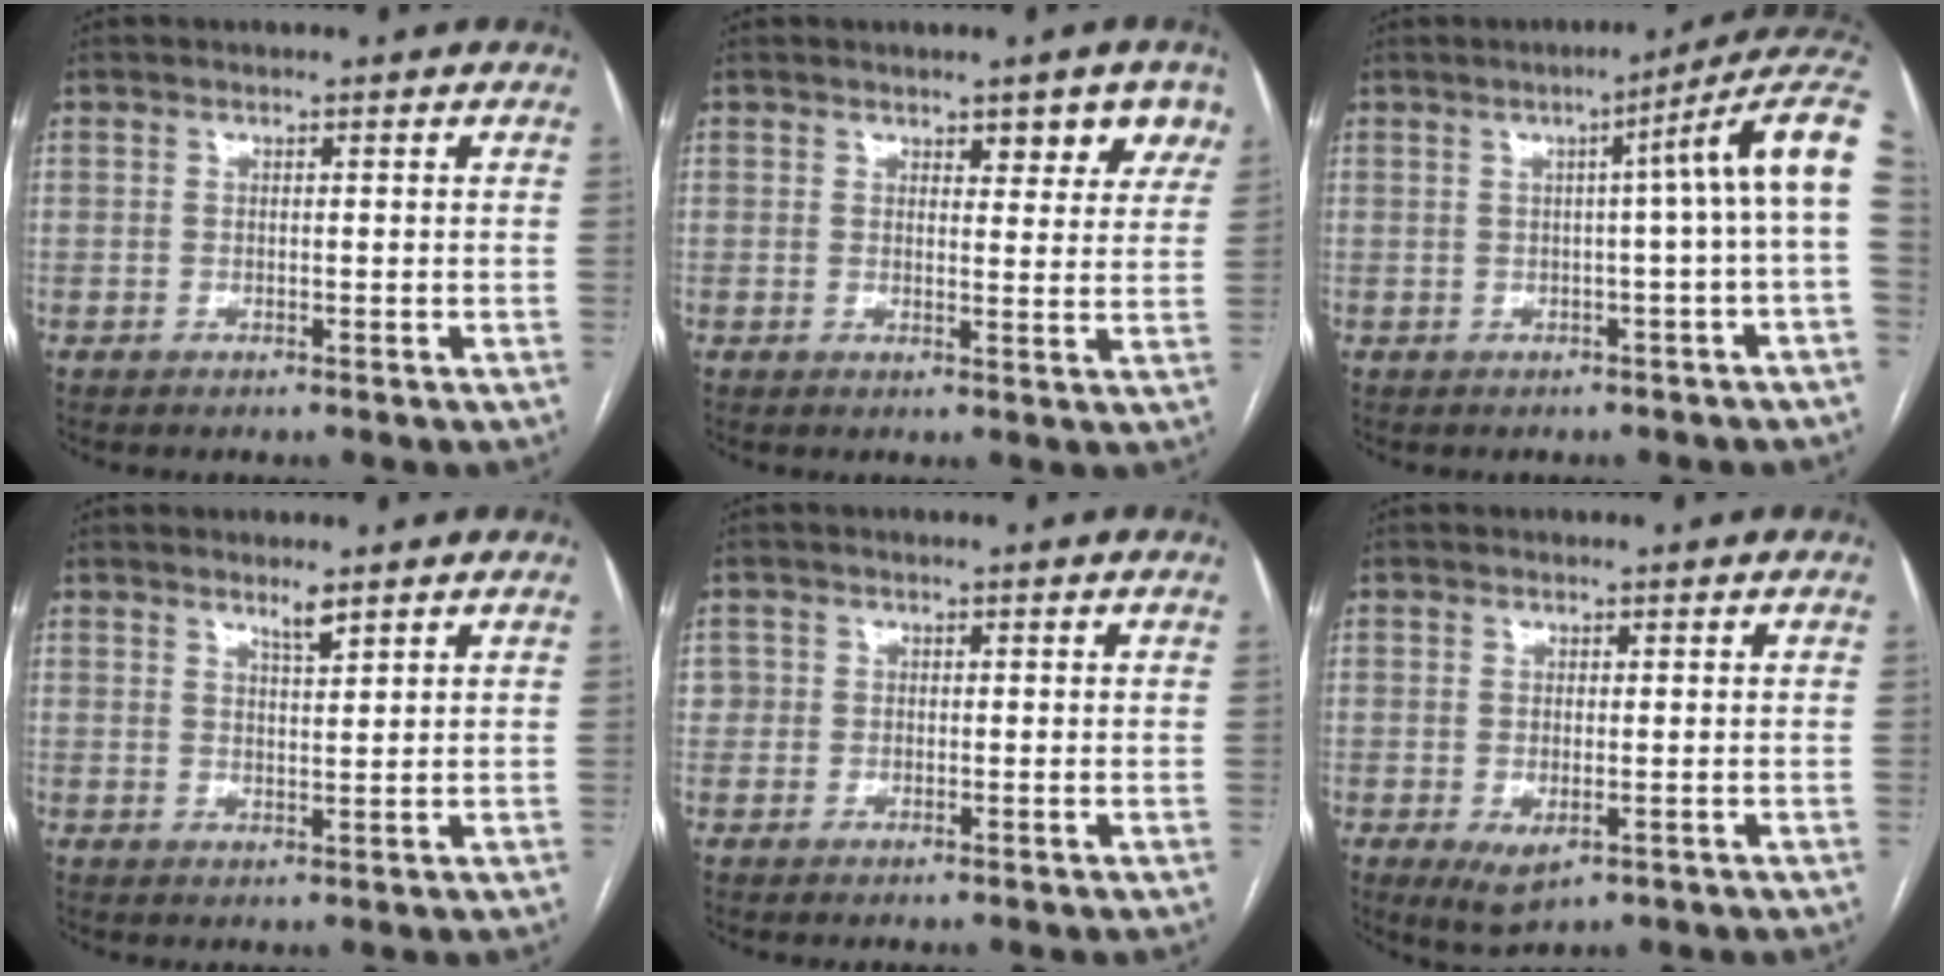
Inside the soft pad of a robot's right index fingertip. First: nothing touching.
{"total": 5.6, "force": [3.3, 2.1, 4.0], "torque": [-0.034, 0.003, 0.037]}
{"total": 9.5, "force": [1.6, -1.2, 9.3], "torque": [-0.098, 0.029, 0.010]}
{"total": 2.3, "force": [1.9, 0.1, 1.4], "torque": [-0.029, -0.005, 0.035]}
{"total": 2.0, "force": [0.2, 1.9, 0.2], "torque": [0.014, 0.011, 0.007]}
{"total": 3.7, "force": [-1.2, 1.7, 3.1], "torque": [-0.050, -0.009, -0.005]}